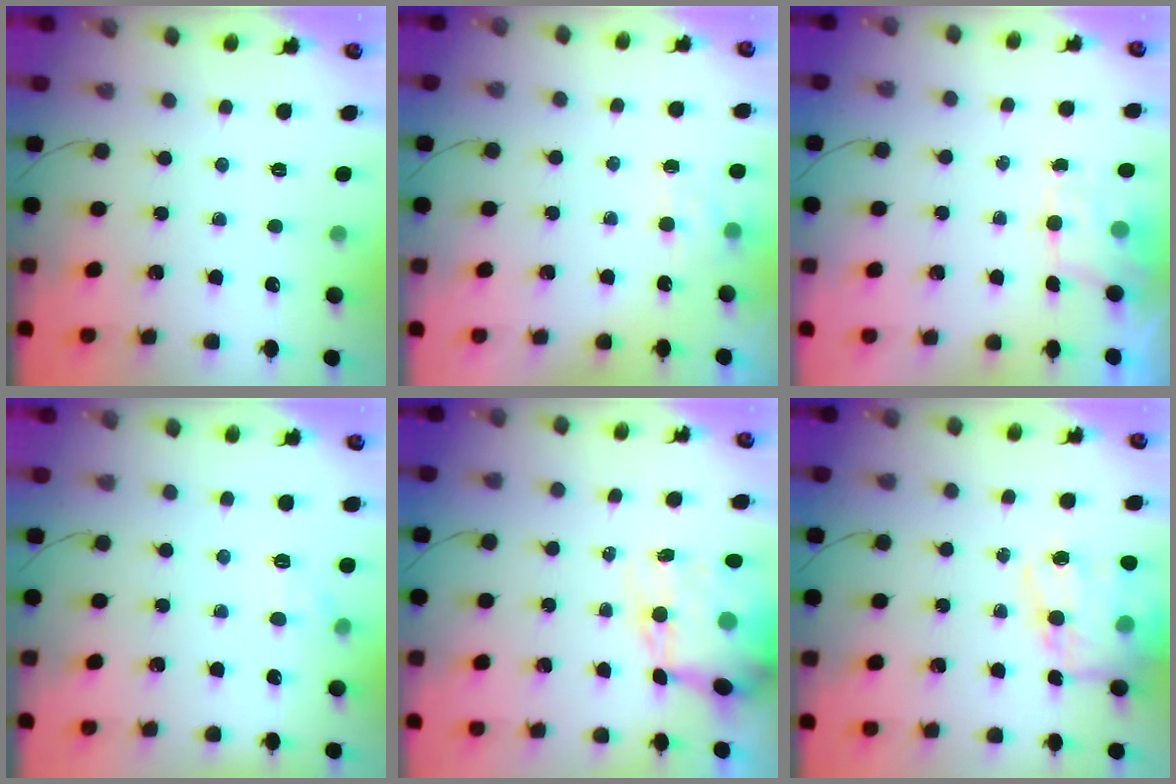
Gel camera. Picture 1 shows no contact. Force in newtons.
{"total": 5.7, "press": 5.5, "slide": 1.5}
{"total": 2.0, "press": 1.8, "slide": 1.0}
{"total": 7.5, "press": 7.4, "slide": 1.6}
{"total": 11.6, "press": 11.2, "slide": 3.0}
{"total": 16.8, "press": 16.5, "slide": 3.4}